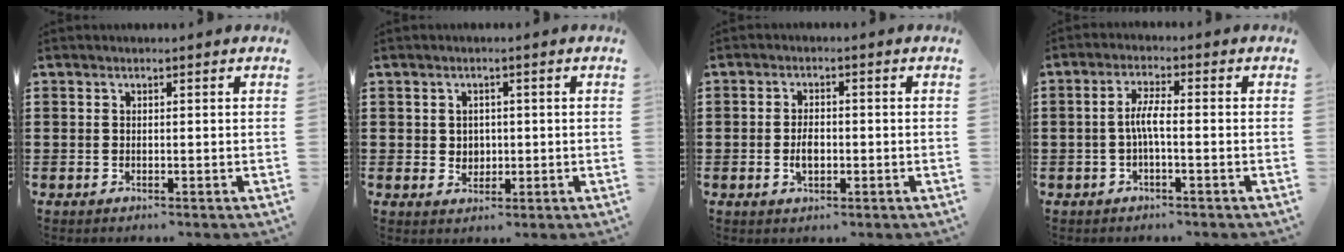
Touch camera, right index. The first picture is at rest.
{"total": 2.1, "force": [0.4, 2.0, 0.5], "torque": [-0.010, 0.007, 0.004]}
{"total": 3.1, "force": [-0.5, 1.7, 2.5], "torque": [-0.047, 0.002, -0.009]}
{"total": 3.6, "force": [-0.8, 0.6, 3.5], "torque": [-0.078, -0.003, -0.022]}